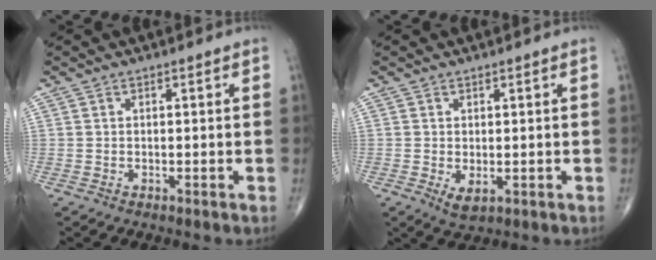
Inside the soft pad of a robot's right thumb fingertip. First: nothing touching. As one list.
[{"total": 2.8, "force": [-0.5, 1.5, 2.3], "torque": [-0.037, -0.005, 0.001]}]